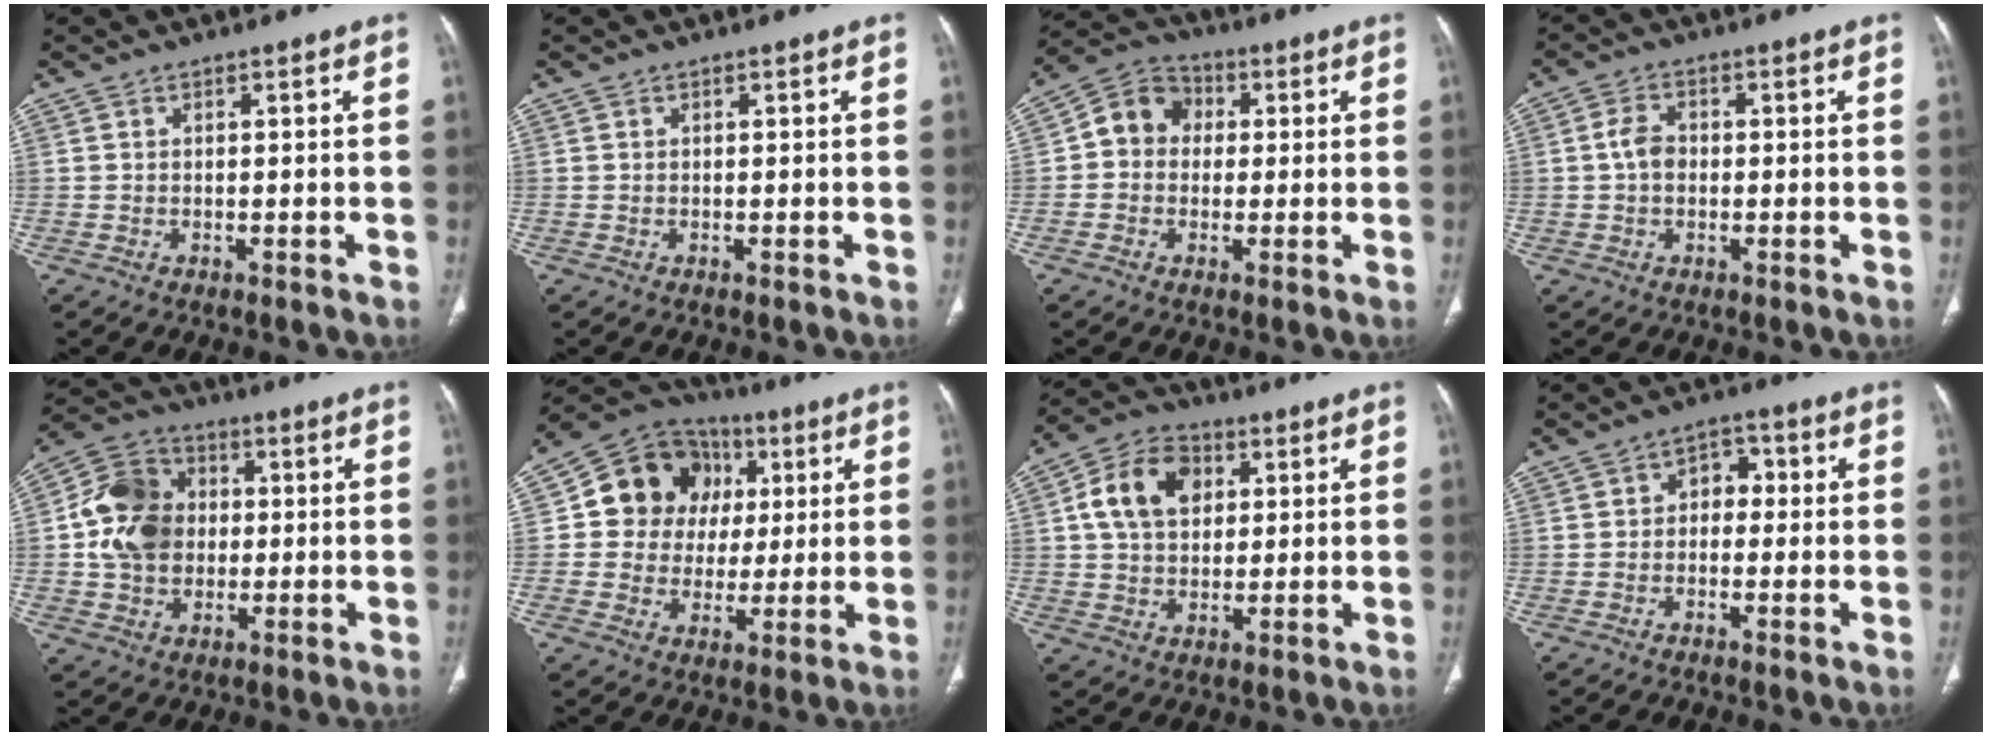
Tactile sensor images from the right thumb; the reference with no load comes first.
{"total": 0.0}
{"total": 8.2, "force": [0.6, 7.1, 3.9], "torque": [-0.045, 0.023, -0.006]}
{"total": 4.0, "force": [0.0, 2.9, 2.8], "torque": [-0.053, 0.011, -0.005]}
{"total": 13.4, "force": [0.4, 10.9, 7.8], "torque": [-0.123, 0.019, 0.003]}
{"total": 15.3, "force": [3.0, 13.5, 6.4], "torque": [-0.062, 0.015, 0.048]}
{"total": 12.1, "force": [3.1, 8.7, 7.8], "torque": [-0.121, 0.008, 0.048]}
{"total": 4.6, "force": [0.2, 3.4, 3.1], "torque": [-0.018, 0.018, -0.008]}